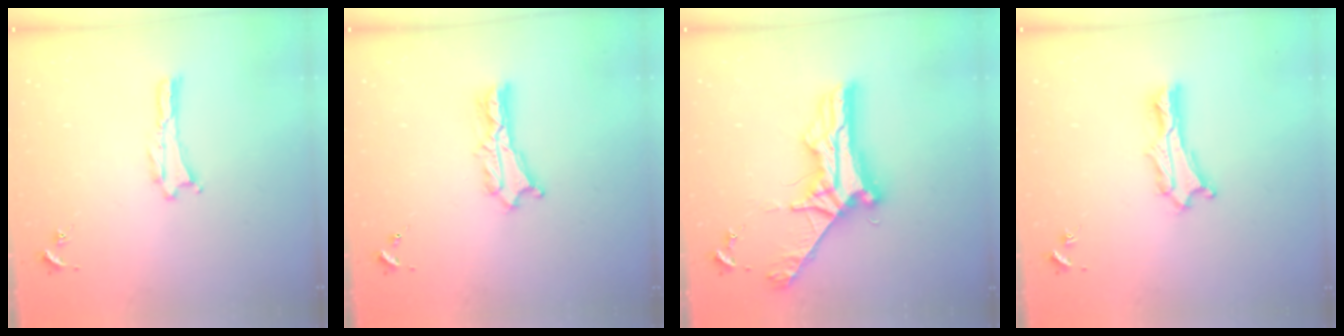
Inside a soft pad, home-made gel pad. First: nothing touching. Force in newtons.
{"total": 2.7, "press": 2.6, "slide": 0.3}
{"total": 10.7, "press": 10.7, "slide": 0.9}
{"total": 1.9, "press": 1.9, "slide": 0.2}